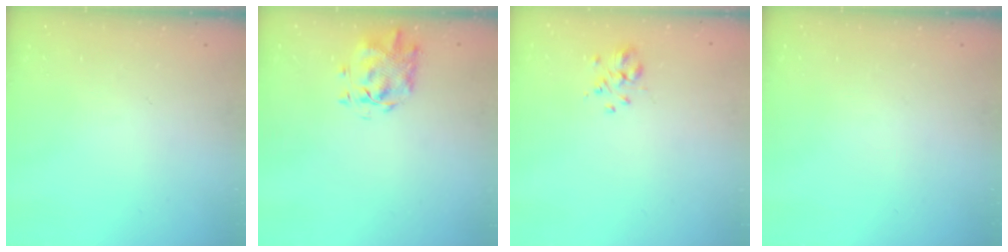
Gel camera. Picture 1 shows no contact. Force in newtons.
{"total": 2.1, "press": 2.1, "slide": 0.6}
{"total": 2.7, "press": 2.5, "slide": 1.1}
{"total": 0.0}